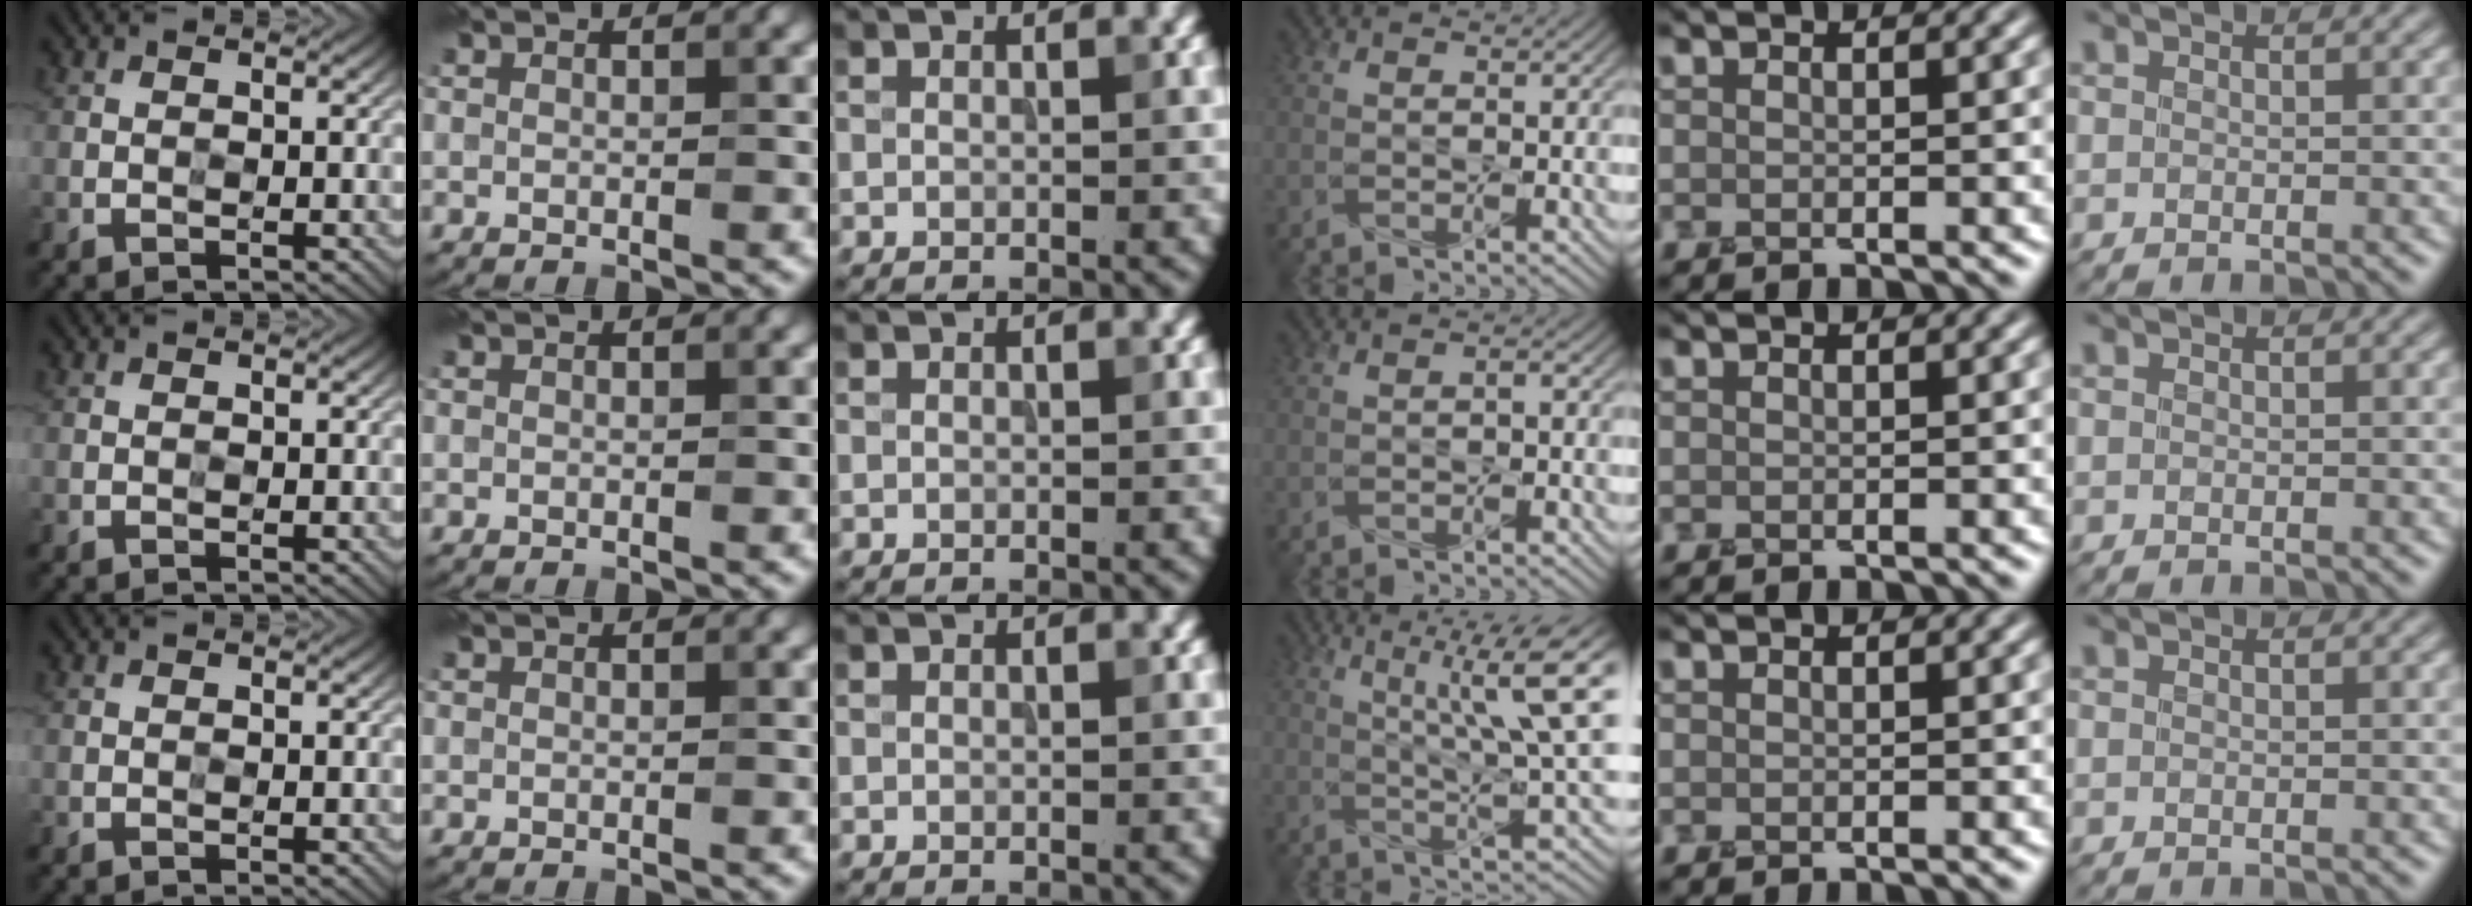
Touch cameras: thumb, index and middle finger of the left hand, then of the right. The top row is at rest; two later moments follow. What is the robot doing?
{"motion": "screw", "object": "mustard bottle"}